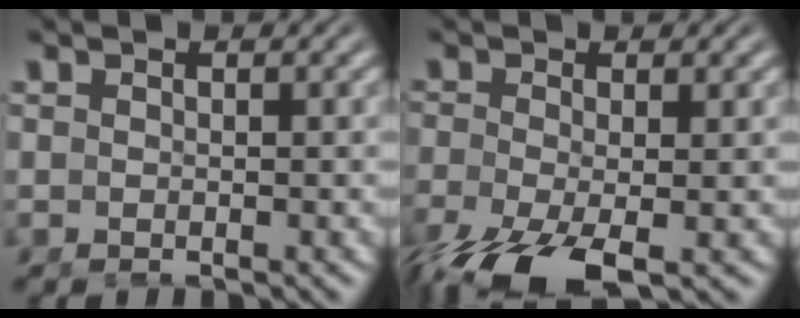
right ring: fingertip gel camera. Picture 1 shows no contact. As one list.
[{"total": 5.3, "force": [-3.5, 1.9, 3.6], "torque": [-0.087, -0.035, -0.045]}]